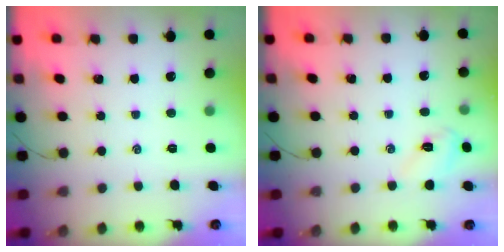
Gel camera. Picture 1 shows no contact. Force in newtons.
{"total": 4.8, "press": 4.6, "slide": 1.2}